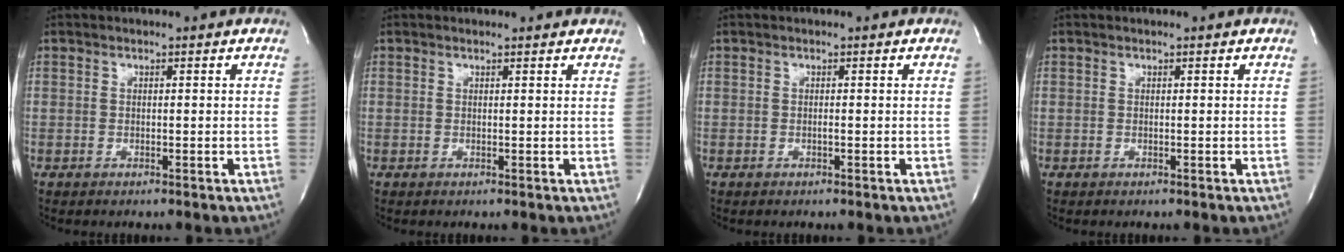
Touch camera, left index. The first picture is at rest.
{"total": 1.8, "force": [1.7, 0.2, 0.3], "torque": [-0.015, 0.007, 0.018]}
{"total": 0.0}
{"total": 0.6, "force": [0.6, 0.0, 0.2], "torque": [-0.005, 0.002, 0.007]}